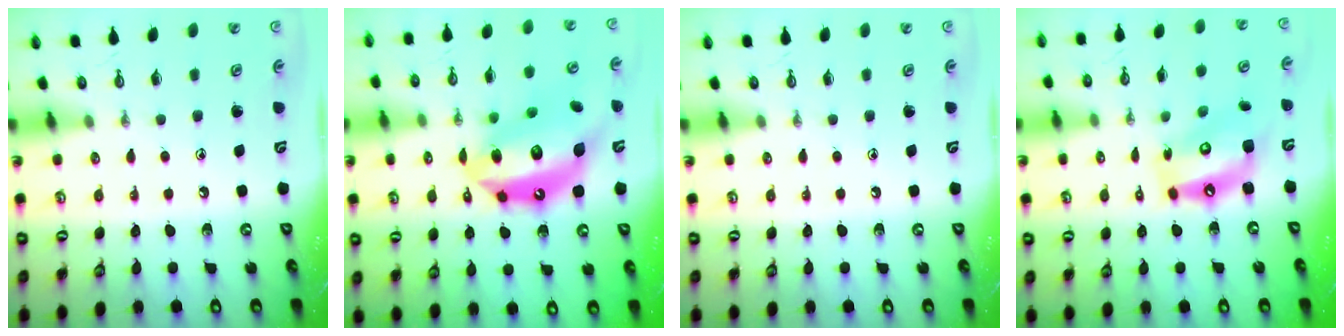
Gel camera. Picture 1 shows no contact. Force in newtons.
{"total": 18.8, "press": 18.7, "slide": 1.5}
{"total": 0.0}
{"total": 14.1, "press": 14.0, "slide": 1.5}